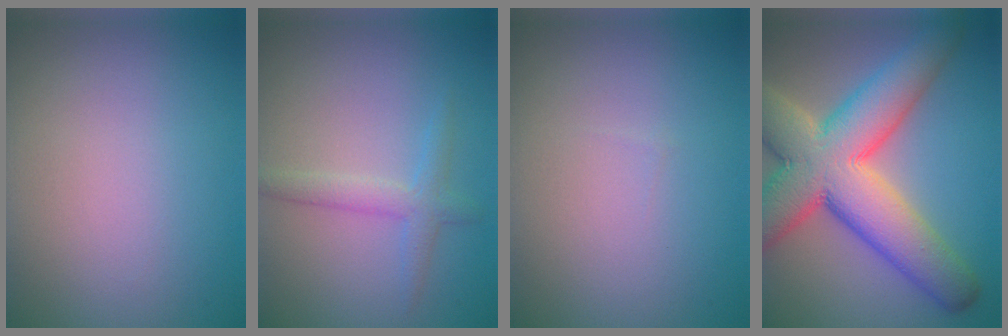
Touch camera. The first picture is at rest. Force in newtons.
{"total": 2.3, "press": 2.3, "slide": 0.1}
{"total": 0.0}
{"total": 12.2, "press": 12.2, "slide": 0.9}